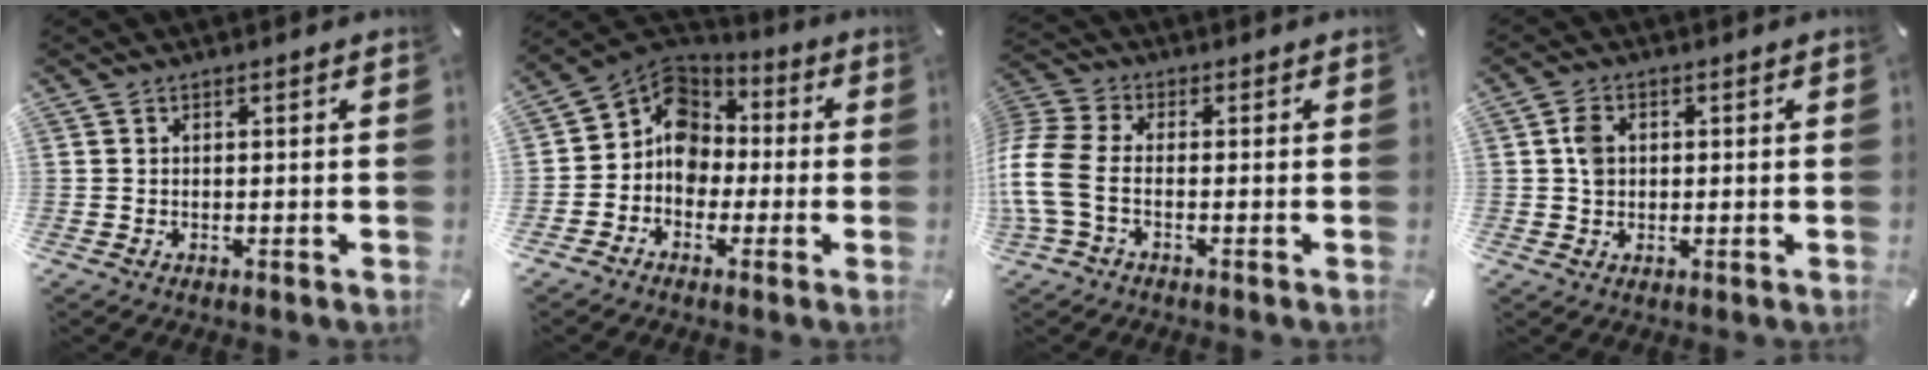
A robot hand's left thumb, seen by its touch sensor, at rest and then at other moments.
{"total": 9.7, "force": [-1.0, 9.2, 3.0], "torque": [-0.077, 0.009, -0.019]}
{"total": 9.3, "force": [-2.5, 5.7, 6.9], "torque": [-0.161, 0.002, -0.042]}
{"total": 3.9, "force": [0.4, 3.1, 2.3], "torque": [-0.031, 0.003, 0.003]}